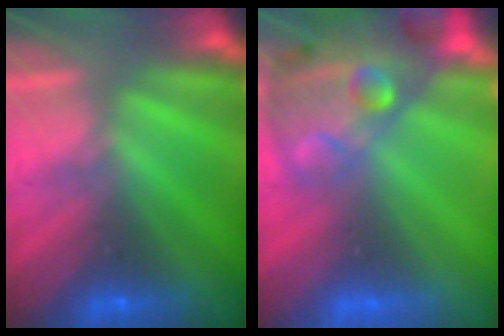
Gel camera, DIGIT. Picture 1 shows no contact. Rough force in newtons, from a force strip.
{"total": 7.8}